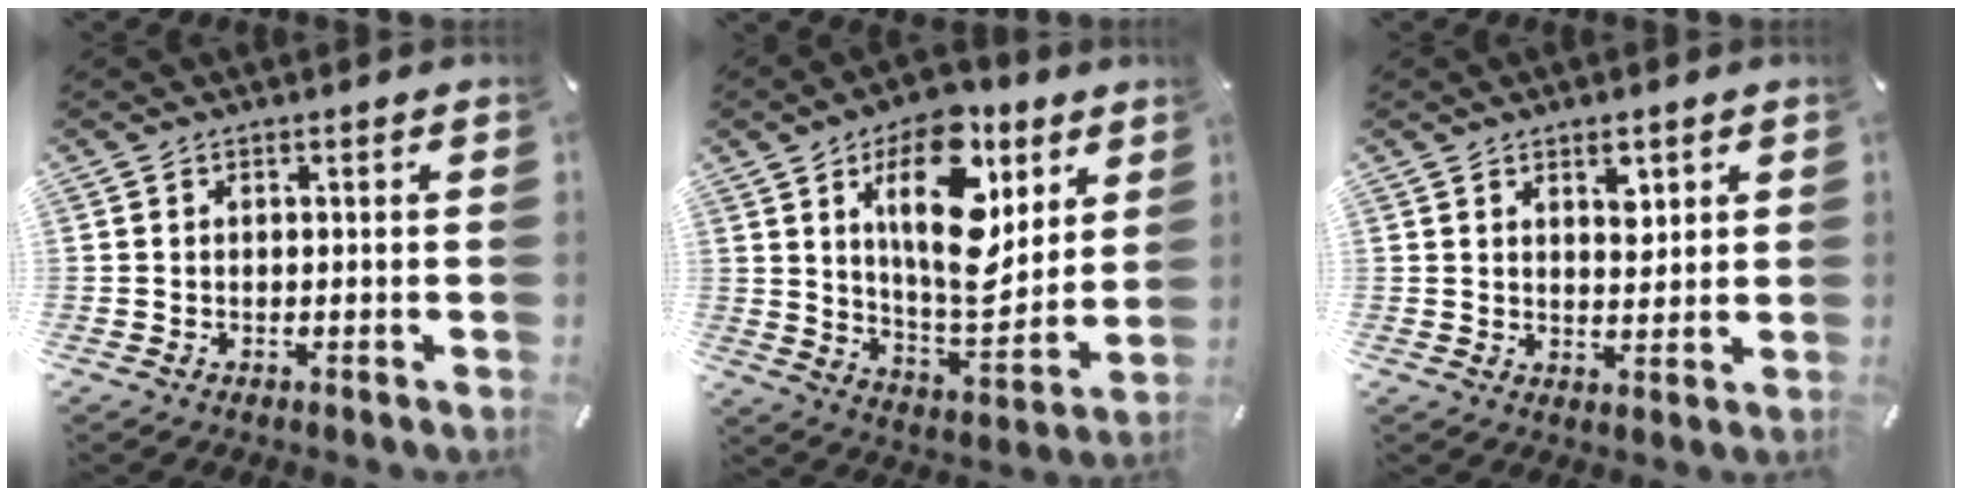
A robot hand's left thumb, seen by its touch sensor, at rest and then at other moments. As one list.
[{"total": 21.4, "force": [8.5, 10.9, 16.4], "torque": [-0.269, -0.042, 0.133]}, {"total": 4.4, "force": [2.7, 2.5, 2.5], "torque": [-0.015, -0.017, 0.039]}]